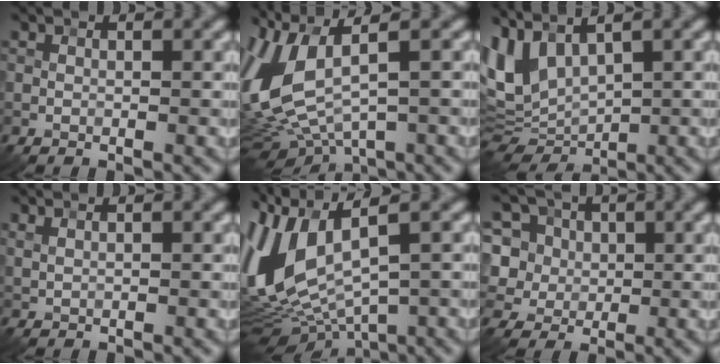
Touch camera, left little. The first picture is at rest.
{"total": 9.5, "force": [1.5, 4.2, 8.4], "torque": [-0.203, -0.008, 0.031]}
{"total": 5.6, "force": [2.0, 2.9, 4.3], "torque": [-0.097, -0.007, 0.041]}
{"total": 0.6, "force": [0.5, 0.2, 0.3], "torque": [-0.009, 0.000, 0.011]}
{"total": 12.0, "force": [0.4, 5.7, 10.6], "torque": [-0.247, -0.004, 0.016]}
{"total": 10.6, "force": [4.1, 8.7, 4.5], "torque": [-0.105, 0.037, 0.053]}